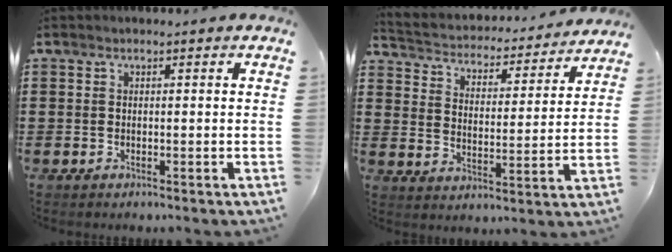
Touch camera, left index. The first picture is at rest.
{"total": 3.1, "force": [3.1, 0.4, 0.0], "torque": [-0.022, -0.030, 0.044]}